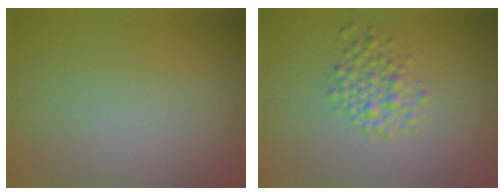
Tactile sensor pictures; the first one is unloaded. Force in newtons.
{"total": 2.6, "press": 2.6, "slide": 0.0}